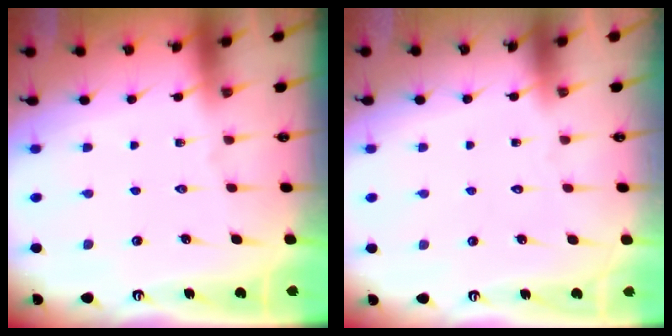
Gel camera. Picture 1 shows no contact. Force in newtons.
{"total": 1.5, "press": 1.5, "slide": 0.0}